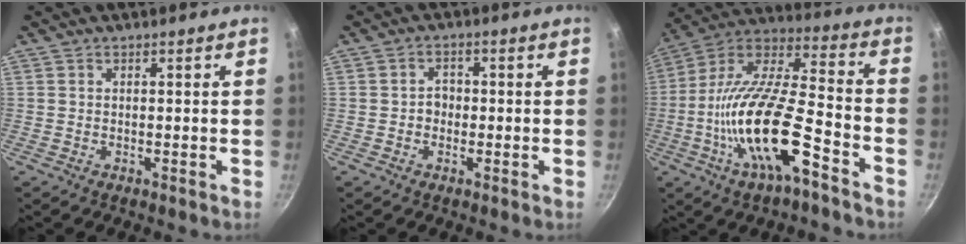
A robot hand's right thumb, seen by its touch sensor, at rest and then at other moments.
{"total": 2.7, "force": [-0.5, 2.3, 1.3], "torque": [-0.002, 0.011, -0.009]}
{"total": 21.3, "force": [-8.6, 7.0, 18.2], "torque": [-0.330, 0.045, -0.170]}